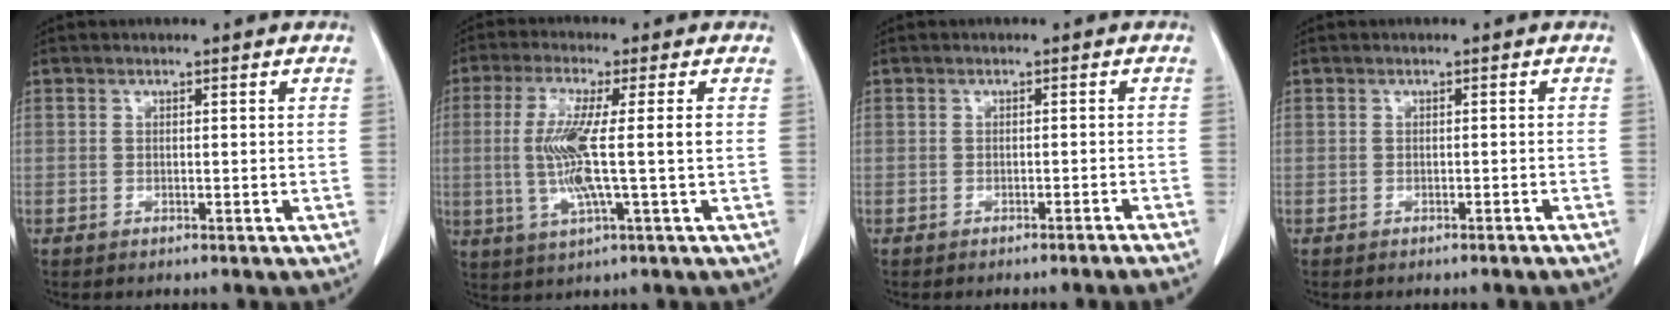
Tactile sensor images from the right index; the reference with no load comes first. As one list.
[{"total": 9.0, "force": [-0.3, -0.1, 9.0], "torque": [-0.191, -0.006, -0.008]}, {"total": 2.8, "force": [-2.3, -0.8, 1.2], "torque": [-0.015, 0.007, -0.027]}, {"total": 1.3, "force": [-1.1, -0.1, 0.7], "torque": [-0.012, 0.001, -0.012]}]